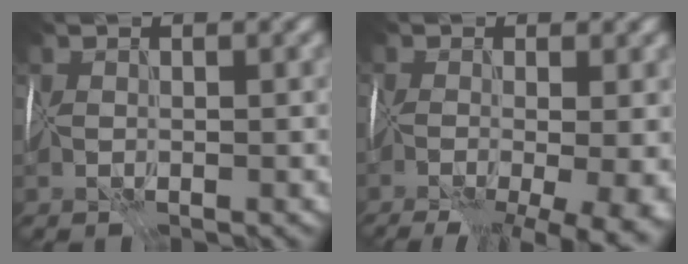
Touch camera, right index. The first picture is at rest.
{"total": 12.4, "force": [-6.2, 5.4, 9.3], "torque": [-0.105, -0.019, -0.042]}